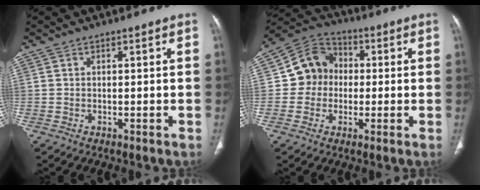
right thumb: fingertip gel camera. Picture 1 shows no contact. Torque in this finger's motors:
{"motor_torque": [-0.50, 0.56, -0.04, -0.11, 0.09]}